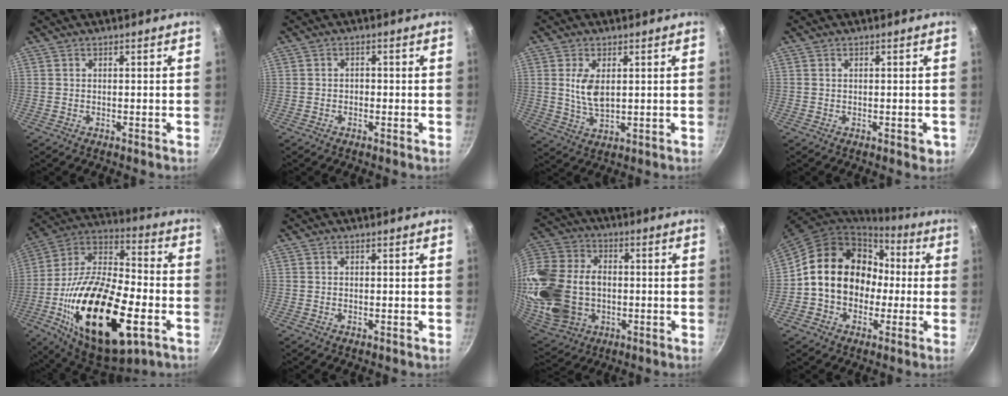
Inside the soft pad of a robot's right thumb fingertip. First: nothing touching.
{"total": 1.2, "force": [-0.5, 1.0, 0.5], "torque": [-0.006, 0.005, -0.010]}
{"total": 6.1, "force": [1.2, 3.2, 5.0], "torque": [-0.095, -0.014, 0.026]}
{"total": 2.1, "force": [-0.5, 1.0, 1.8], "torque": [-0.016, -0.003, -0.006]}
{"total": 32.7, "force": [-10.0, 15.4, 27.0], "torque": [-0.470, 0.024, -0.172]}
{"total": 0.0}
{"total": 23.9, "force": [-2.1, 17.8, 15.7], "torque": [-0.331, 0.025, -0.027]}
{"total": 17.7, "force": [0.1, 14.6, 9.9], "torque": [-0.132, 0.054, -0.001]}